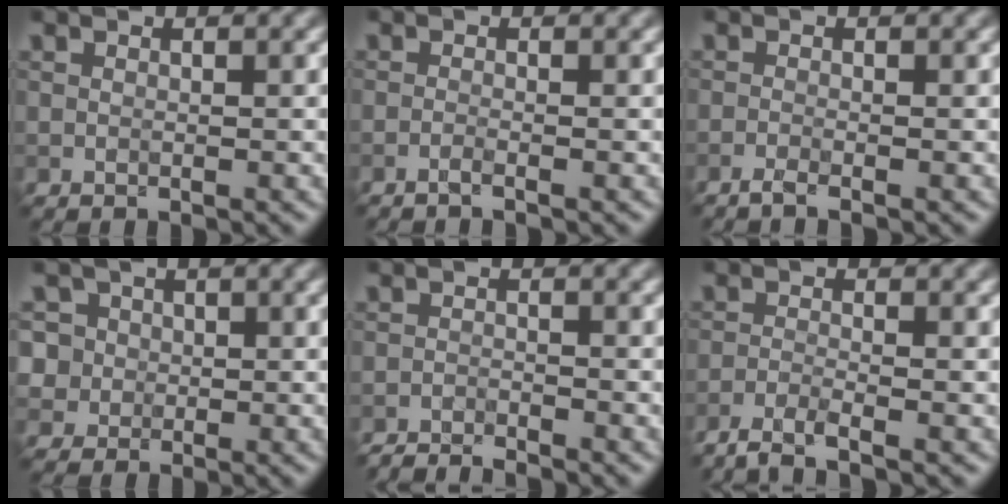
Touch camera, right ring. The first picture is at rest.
{"total": 0.9, "force": [-0.6, 0.1, 0.6], "torque": [-0.010, -0.001, -0.017]}
{"total": 1.2, "force": [-0.9, 0.1, 0.8], "torque": [-0.016, -0.002, -0.024]}
{"total": 6.4, "force": [1.3, 5.8, 2.2], "torque": [-0.037, 0.039, -0.011]}
{"total": 2.9, "force": [-2.9, 0.1, 0.5], "torque": [-0.012, -0.003, -0.057]}
{"total": 2.7, "force": [-2.2, 0.4, 1.6], "torque": [-0.033, -0.003, -0.055]}